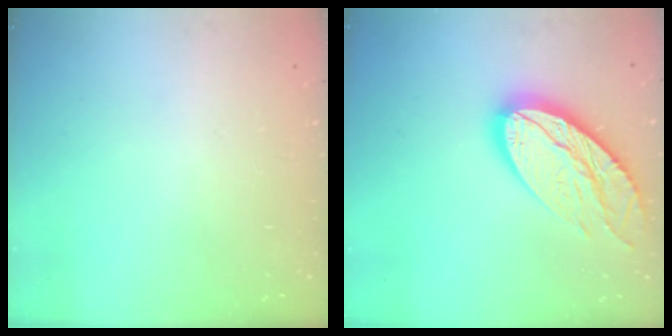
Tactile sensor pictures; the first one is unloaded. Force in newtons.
{"total": 18.2, "press": 18.1, "slide": 1.7}